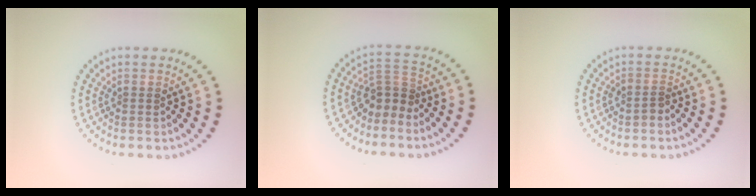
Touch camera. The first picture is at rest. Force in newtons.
{"total": 2.7, "press": 2.1, "slide": 1.7}
{"total": 1.1, "press": 0.8, "slide": 0.7}